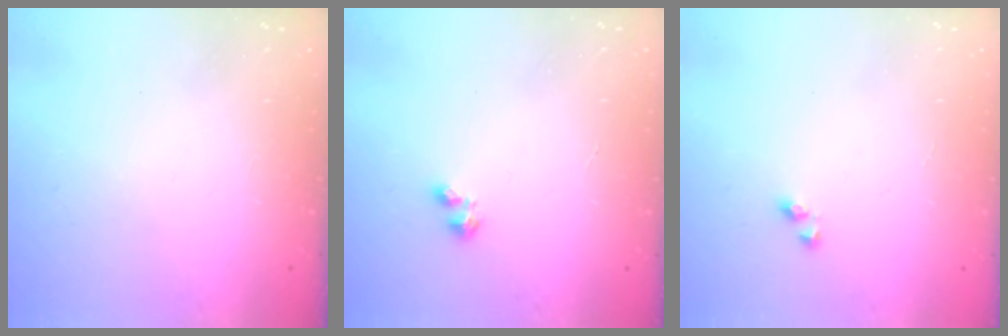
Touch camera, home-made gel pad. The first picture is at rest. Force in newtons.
{"total": 2.0, "press": 2.0, "slide": 0.4}
{"total": 2.6, "press": 2.6, "slide": 0.3}